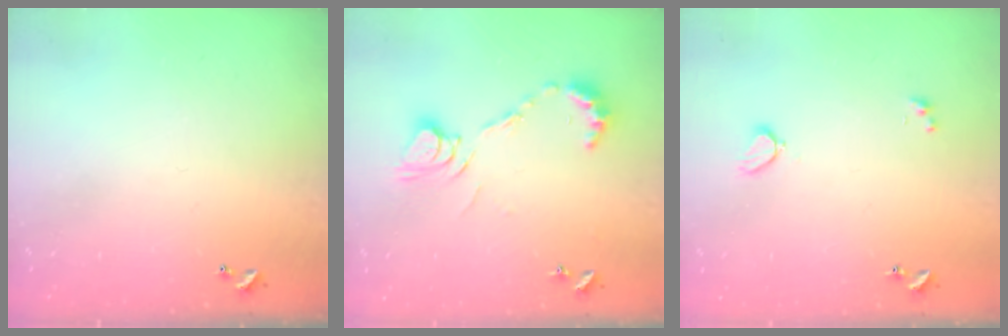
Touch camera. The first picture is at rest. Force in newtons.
{"total": 9.3, "press": 9.3, "slide": 0.3}
{"total": 1.9, "press": 1.9, "slide": 0.6}